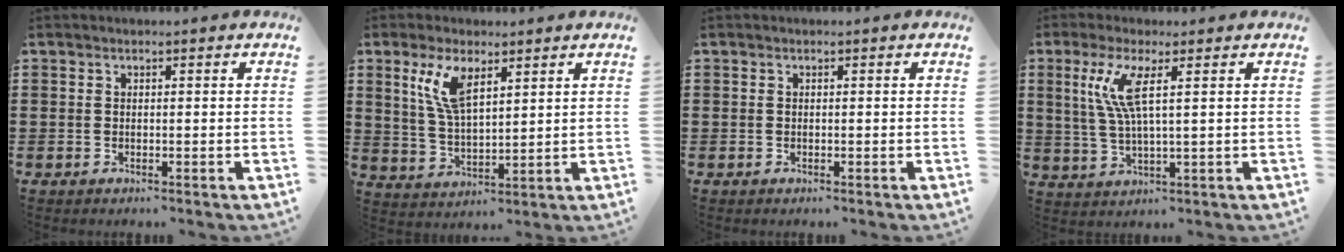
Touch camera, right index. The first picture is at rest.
{"total": 7.5, "force": [3.6, 2.7, 5.9], "torque": [-0.127, 0.005, 0.065]}
{"total": 0.0}
{"total": 6.9, "force": [2.2, 0.9, 6.5], "torque": [-0.146, -0.008, 0.029]}